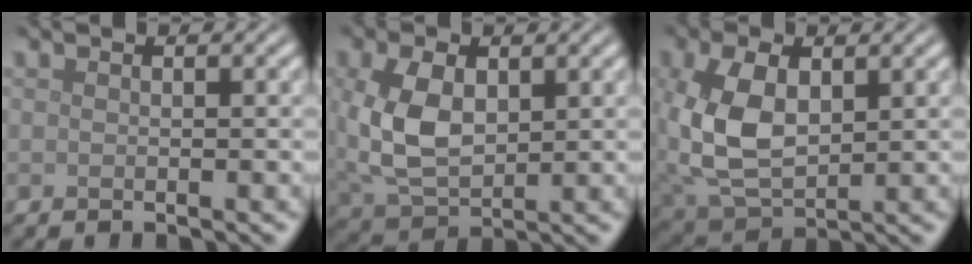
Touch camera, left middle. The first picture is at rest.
{"total": 6.8, "force": [1.1, 4.3, 5.2], "torque": [-0.125, 0.002, 0.027]}
{"total": 7.7, "force": [0.7, 4.8, 6.0], "torque": [-0.150, -0.003, 0.019]}